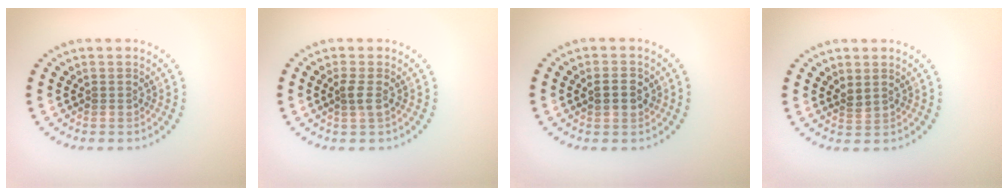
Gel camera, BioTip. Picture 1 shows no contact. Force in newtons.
{"total": 1.3, "press": 1.1, "slide": 0.7}
{"total": 1.8, "press": 1.8, "slide": 0.2}
{"total": 1.0, "press": 0.8, "slide": 0.6}